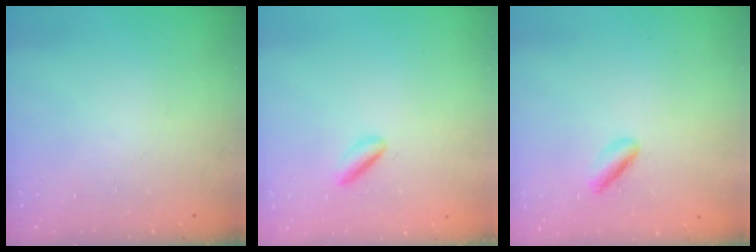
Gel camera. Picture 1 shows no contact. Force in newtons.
{"total": 2.8, "press": 2.7, "slide": 0.8}
{"total": 1.7, "press": 1.6, "slide": 0.5}